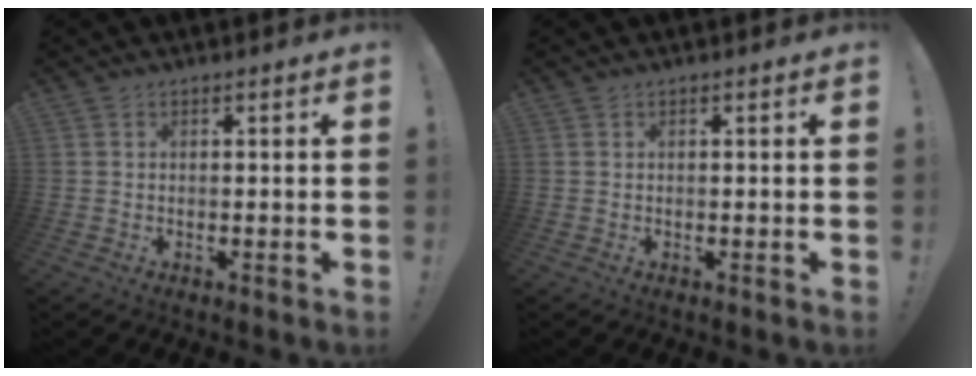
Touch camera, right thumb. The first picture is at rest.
{"total": 0.0}